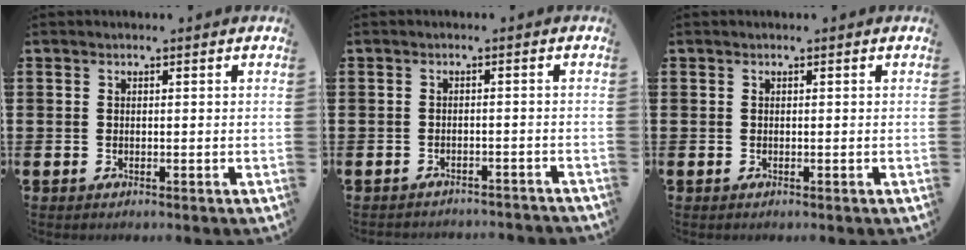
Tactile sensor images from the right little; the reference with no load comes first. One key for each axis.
{"total": 1.5, "fx": -1.5, "fy": -0.1, "fz": -0.1, "tx": -0.002, "ty": 0.004, "tz": -0.032}
{"total": 0.0}